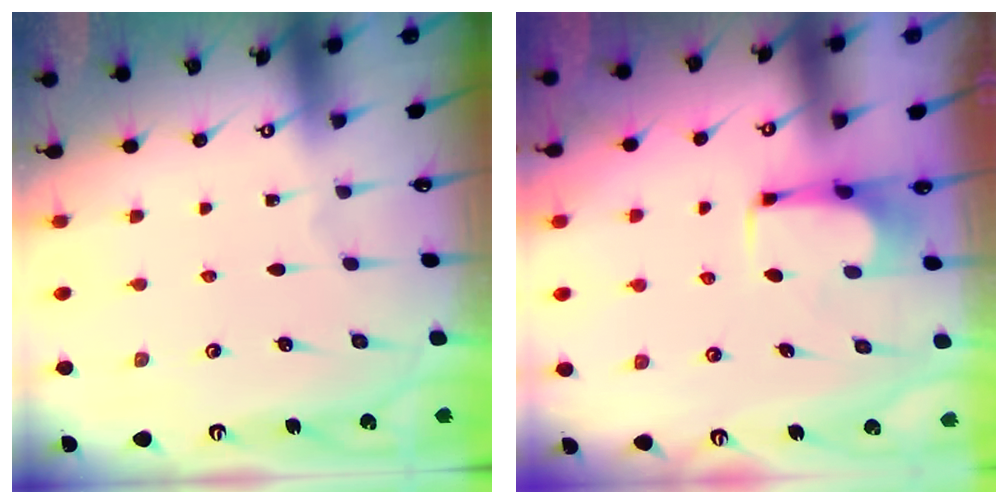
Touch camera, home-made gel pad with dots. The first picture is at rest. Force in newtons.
{"total": 0.0}